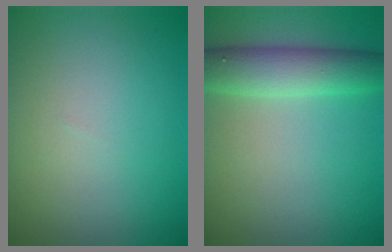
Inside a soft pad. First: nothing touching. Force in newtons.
{"total": 4.9, "press": 4.9, "slide": 0.1}